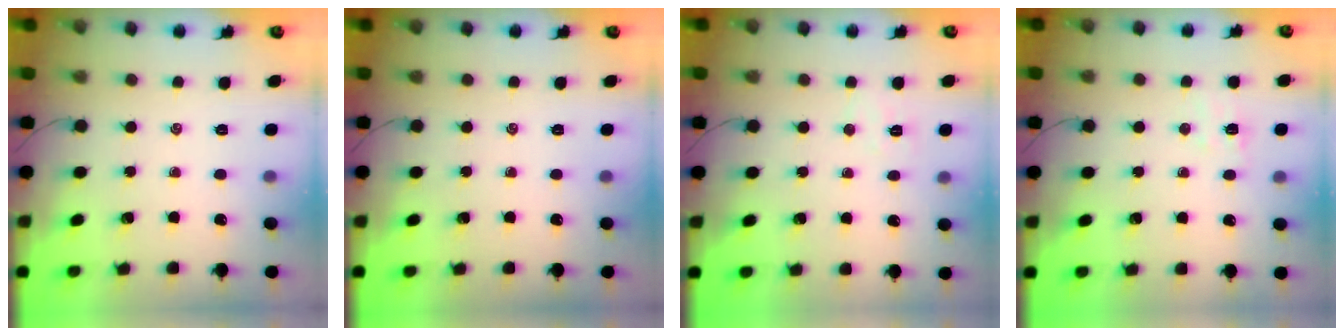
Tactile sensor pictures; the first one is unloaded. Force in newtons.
{"total": 0.0}
{"total": 3.5, "press": 3.4, "slide": 0.8}
{"total": 5.8, "press": 5.7, "slide": 0.9}